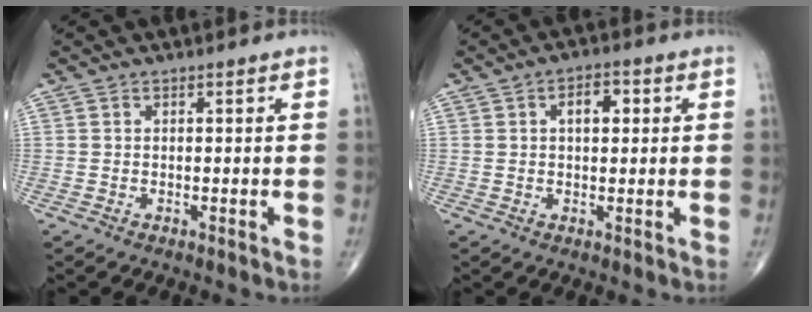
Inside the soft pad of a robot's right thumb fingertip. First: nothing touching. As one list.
[{"total": 4.5, "force": [1.1, 2.5, 3.6], "torque": [-0.041, 0.007, 0.014]}]